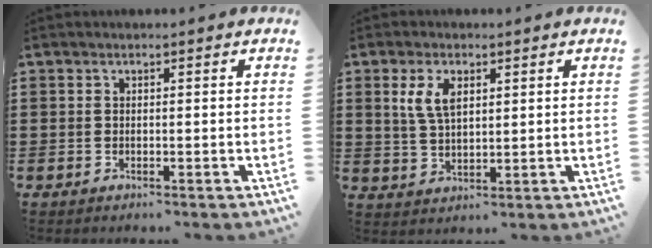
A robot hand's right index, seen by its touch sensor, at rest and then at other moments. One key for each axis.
{"total": 5.1, "fx": 1.9, "fy": 2.6, "fz": 3.9, "tx": -0.087, "ty": 0.009, "tz": 0.033}